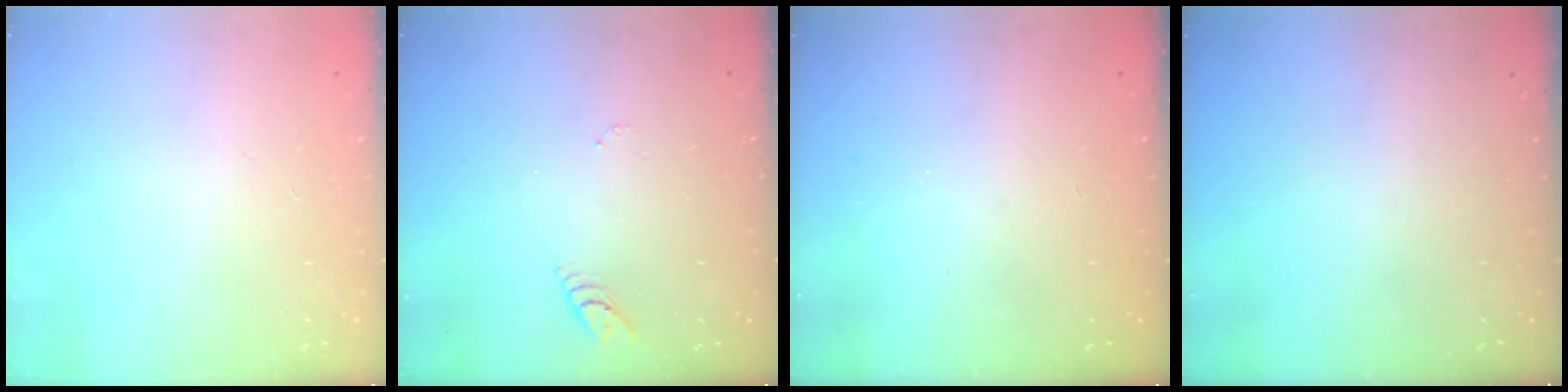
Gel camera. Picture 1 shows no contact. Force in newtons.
{"total": 2.7, "press": 2.7, "slide": 0.2}
{"total": 0.0}
{"total": 0.0}